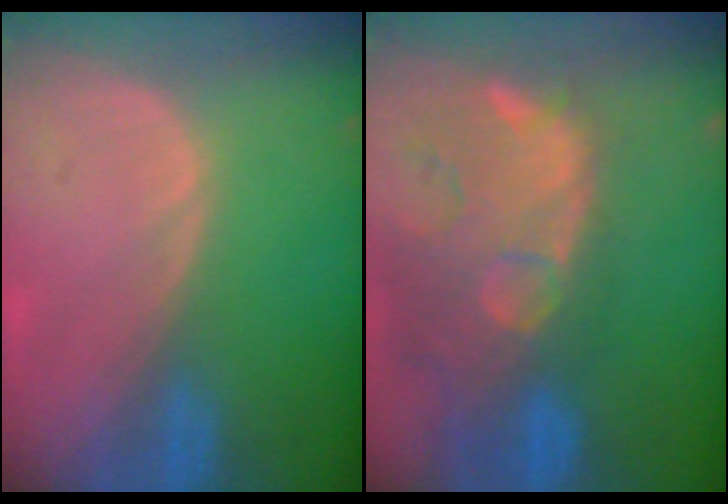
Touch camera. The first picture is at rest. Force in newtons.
{"total": 14.4, "press": 11.7, "slide": 8.5}